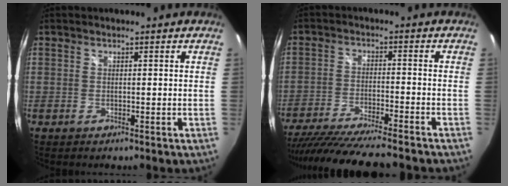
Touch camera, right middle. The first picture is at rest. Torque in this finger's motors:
{"motor_torque": [1.09, -1.05, 0.25, 0.10]}